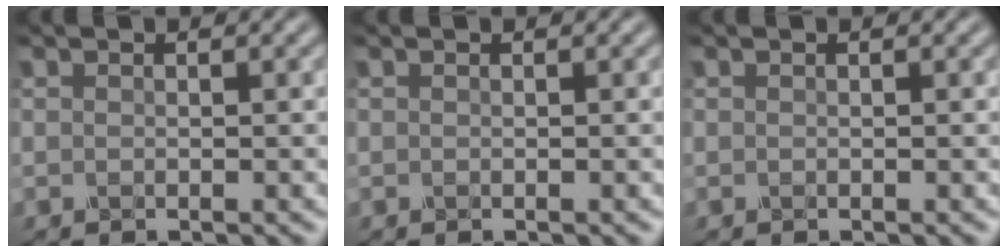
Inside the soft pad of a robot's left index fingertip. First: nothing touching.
{"total": 0.0}
{"total": 0.0}